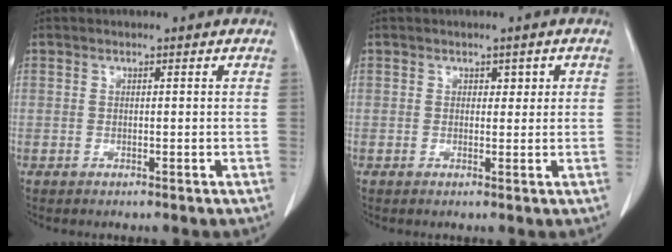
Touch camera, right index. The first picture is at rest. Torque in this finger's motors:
{"motor_torque": [-0.28, 0.14, 0.04, -0.01]}